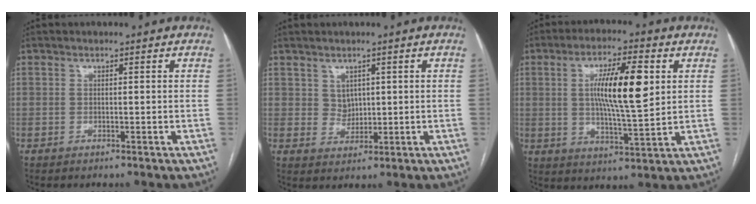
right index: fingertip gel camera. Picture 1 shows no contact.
{"total": 2.8, "force": [1.1, 2.3, 1.0], "torque": [-0.014, 0.001, 0.027]}
{"total": 11.8, "force": [2.6, 1.8, 11.4], "torque": [-0.199, 0.002, 0.044]}